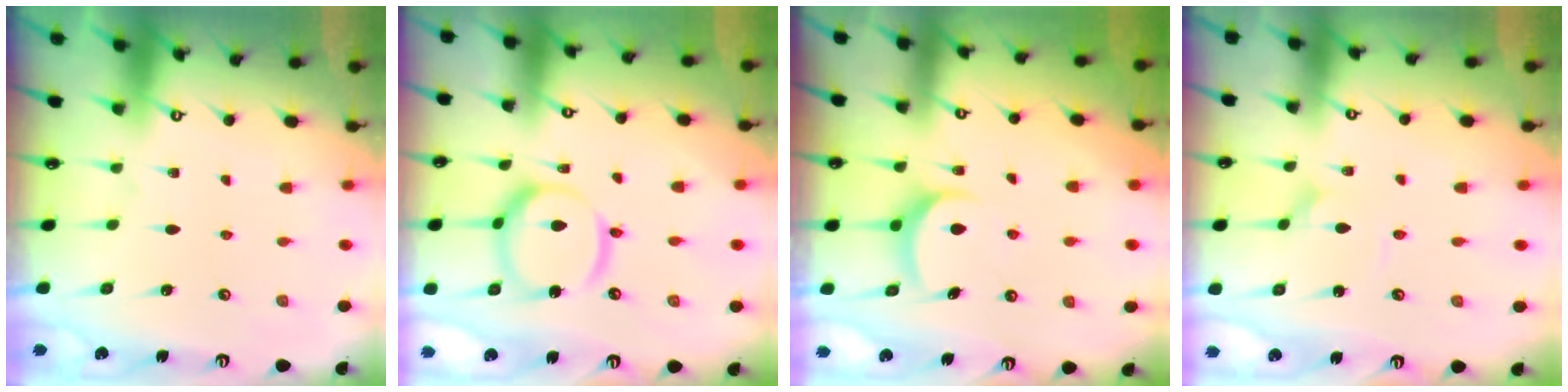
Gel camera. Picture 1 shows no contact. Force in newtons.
{"total": 14.2, "press": 14.1, "slide": 1.8}
{"total": 6.8, "press": 6.8, "slide": 0.1}
{"total": 1.8, "press": 1.8, "slide": 0.0}